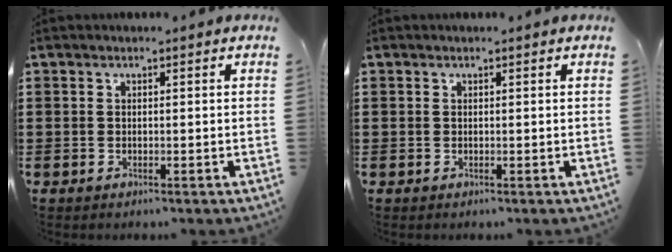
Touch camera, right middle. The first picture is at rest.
{"total": 0.0}